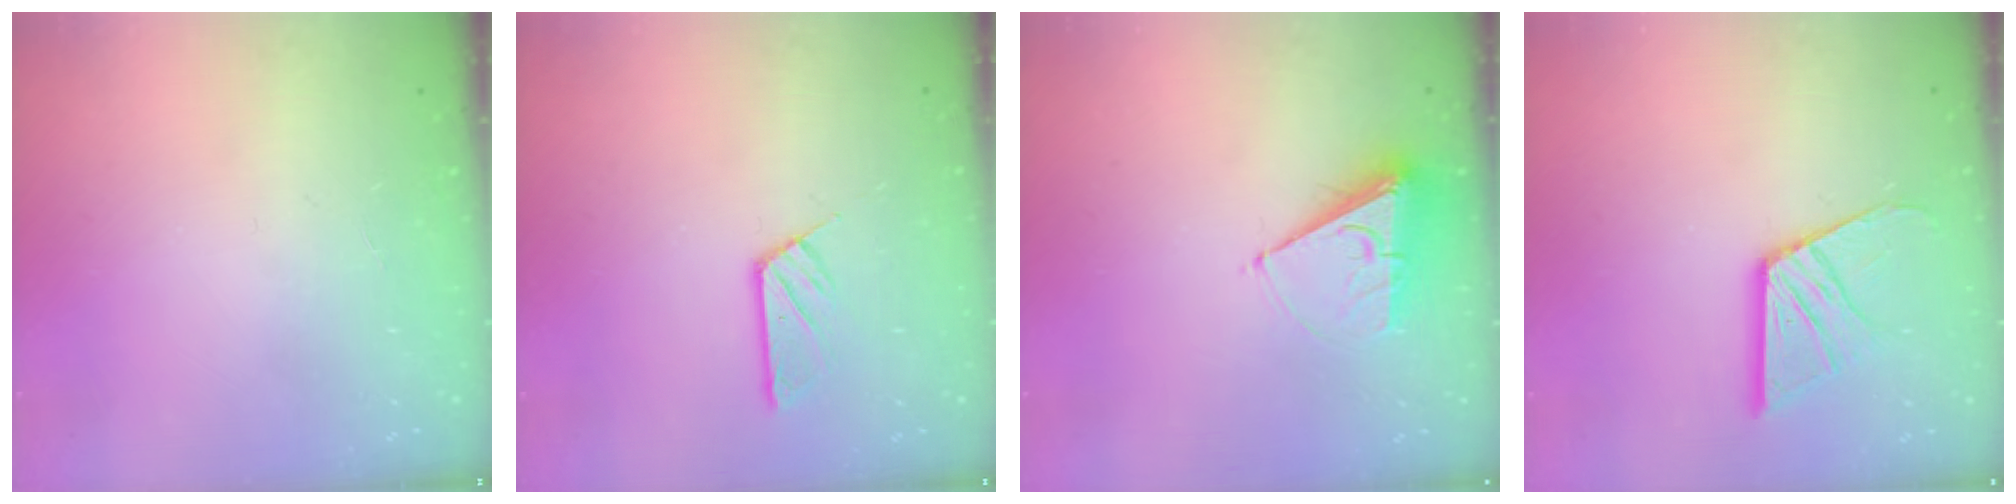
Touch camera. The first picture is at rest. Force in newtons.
{"total": 6.2, "press": 6.2, "slide": 0.1}
{"total": 9.0, "press": 9.0, "slide": 0.3}
{"total": 14.0, "press": 14.0, "slide": 1.4}